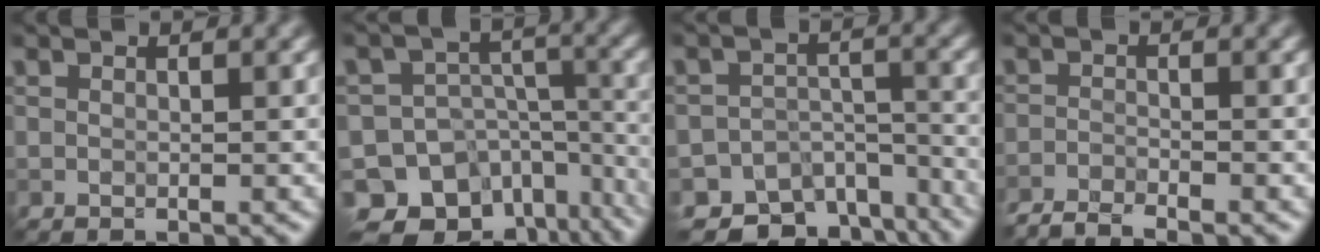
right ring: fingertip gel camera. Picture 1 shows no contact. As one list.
[{"total": 17.2, "force": [-11.1, 12.1, 5.3], "torque": [-0.092, -0.032, -0.133]}, {"total": 8.2, "force": [-6.3, 4.9, 1.6], "torque": [0.004, -0.004, -0.077]}, {"total": 2.9, "force": [-2.8, 0.2, 0.9], "torque": [-0.024, -0.002, -0.061]}]